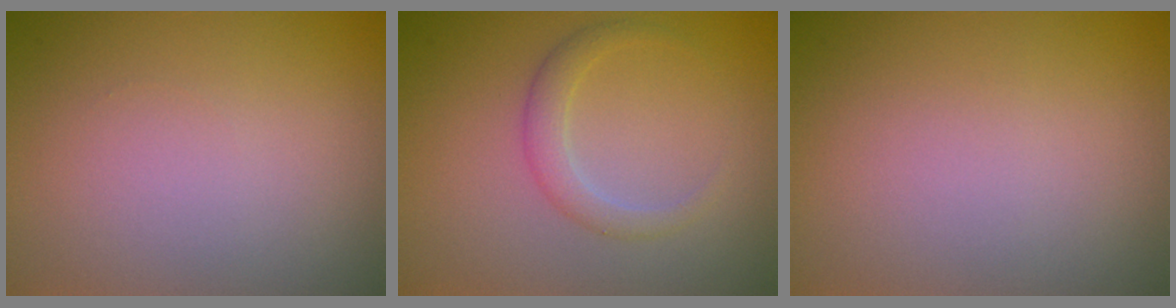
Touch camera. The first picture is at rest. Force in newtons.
{"total": 2.0, "press": 2.0, "slide": 0.0}
{"total": 0.0}